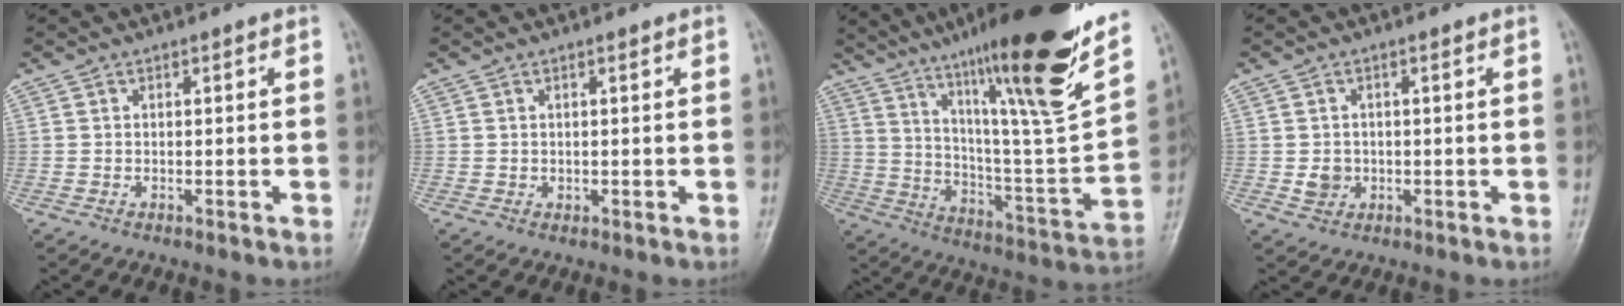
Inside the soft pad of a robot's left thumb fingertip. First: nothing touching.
{"total": 0.8, "force": [0.5, 0.6, 0.3], "torque": [0.001, -0.004, 0.008]}
{"total": 30.5, "force": [18.8, 3.8, 23.7], "torque": [-0.348, -0.062, 0.307]}
{"total": 2.9, "force": [-0.2, 2.5, 1.3], "torque": [-0.009, 0.001, 0.003]}